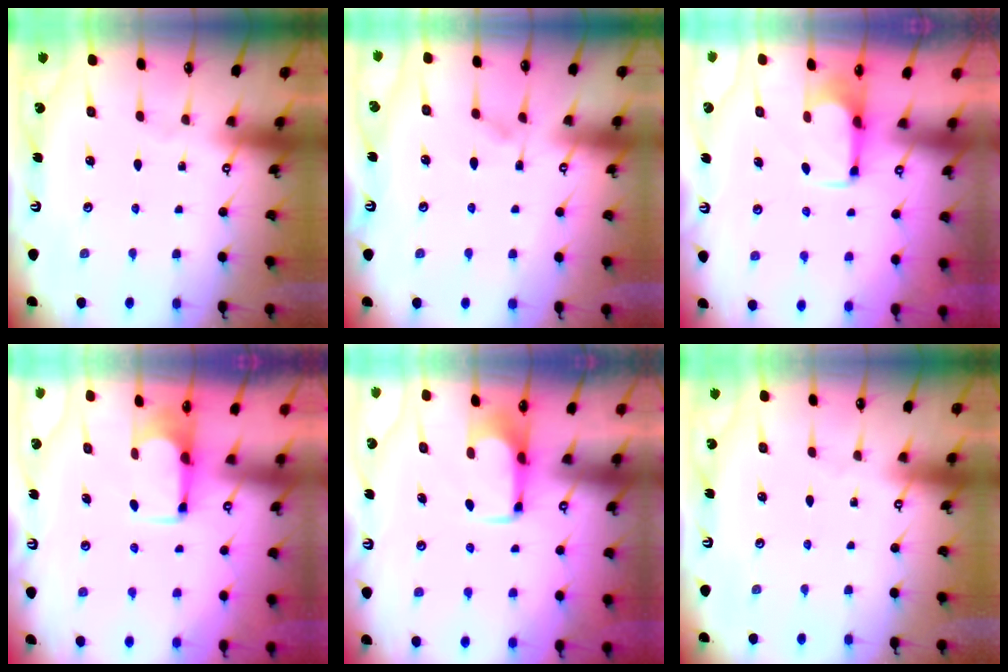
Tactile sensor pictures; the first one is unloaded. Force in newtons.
{"total": 5.5, "press": 5.5, "slide": 0.6}
{"total": 2.7, "press": 2.5, "slide": 0.9}
{"total": 1.8, "press": 1.6, "slide": 0.8}
{"total": 2.2, "press": 2.1, "slide": 0.4}
{"total": 0.0}